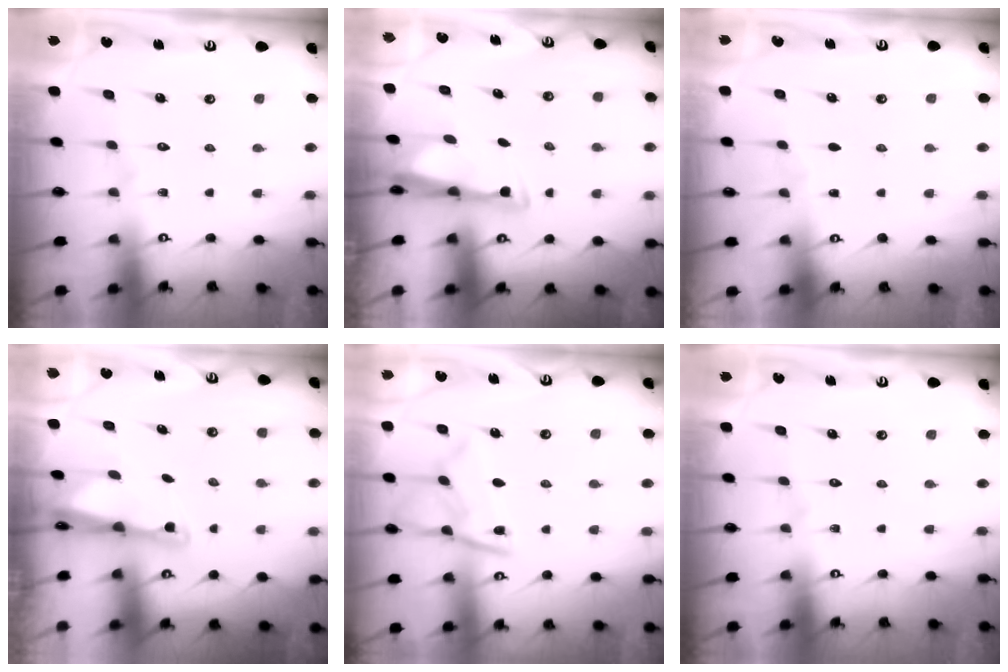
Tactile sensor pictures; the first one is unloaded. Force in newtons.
{"total": 3.4, "press": 3.3, "slide": 1.0}
{"total": 2.3, "press": 2.2, "slide": 0.2}
{"total": 1.8, "press": 1.7, "slide": 0.4}
{"total": 11.1, "press": 11.1, "slide": 1.2}
{"total": 0.0}